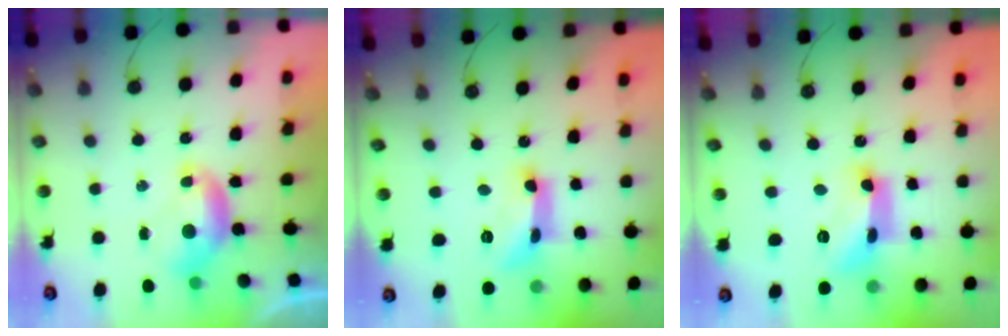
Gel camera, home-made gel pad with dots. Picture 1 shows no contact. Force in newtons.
{"total": 9.7, "press": 9.6, "slide": 0.6}
{"total": 11.6, "press": 11.5, "slide": 0.7}